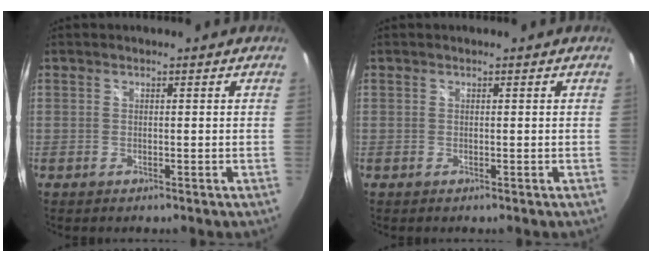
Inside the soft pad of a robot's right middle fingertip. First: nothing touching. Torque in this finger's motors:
{"motor_torque": [0.02, -0.25, 0.00, 0.00]}